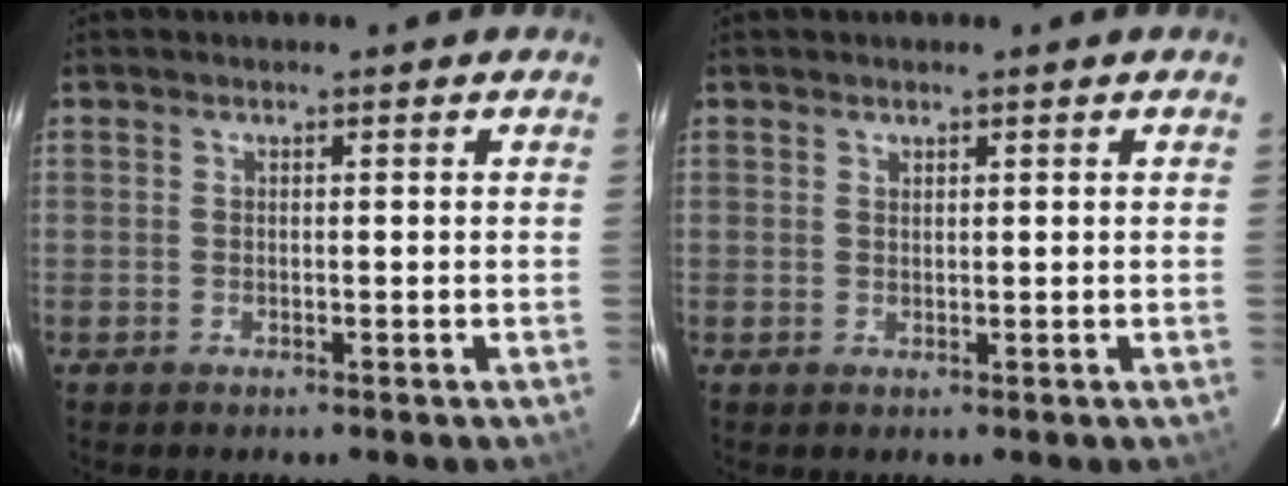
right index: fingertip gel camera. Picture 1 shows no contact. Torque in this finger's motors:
{"motor_torque": [0.06, 0.11, -0.04, 0.00]}